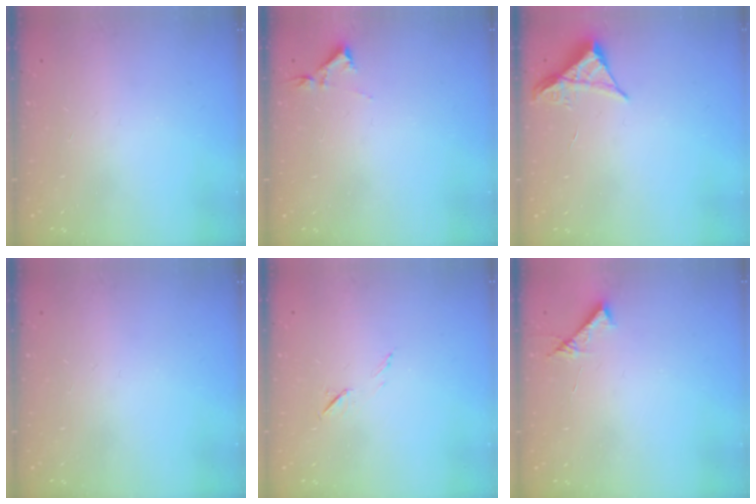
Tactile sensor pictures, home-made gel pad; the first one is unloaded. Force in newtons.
{"total": 2.9, "press": 2.9, "slide": 0.5}
{"total": 4.1, "press": 4.1, "slide": 0.5}
{"total": 0.0}
{"total": 5.5, "press": 5.3, "slide": 1.5}
{"total": 6.9, "press": 6.9, "slide": 0.7}